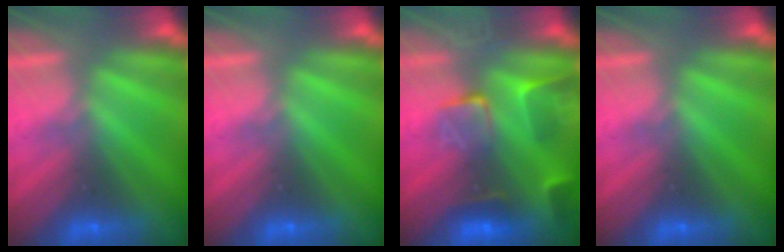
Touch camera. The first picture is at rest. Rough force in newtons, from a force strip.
{"total": 0.0}
{"total": 12.7}
{"total": 0.0}